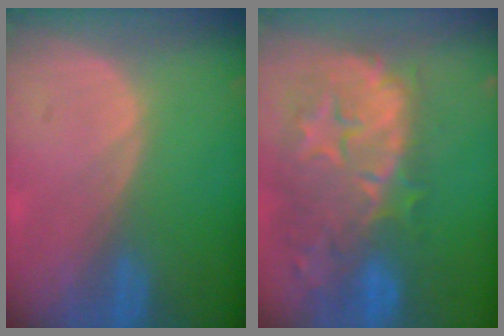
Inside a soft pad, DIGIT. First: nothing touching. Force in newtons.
{"total": 13.1, "press": 11.7, "slide": 6.0}